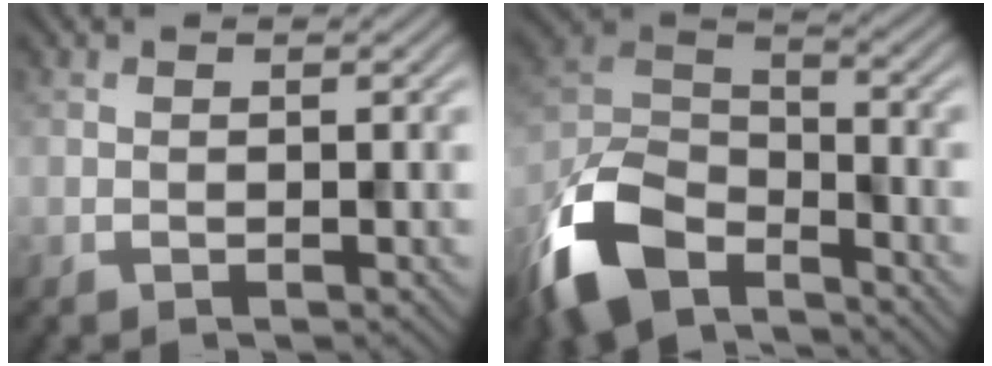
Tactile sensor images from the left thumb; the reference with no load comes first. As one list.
[{"total": 12.9, "force": [-8.7, 6.1, 7.4], "torque": [-0.174, -0.012, -0.189]}]